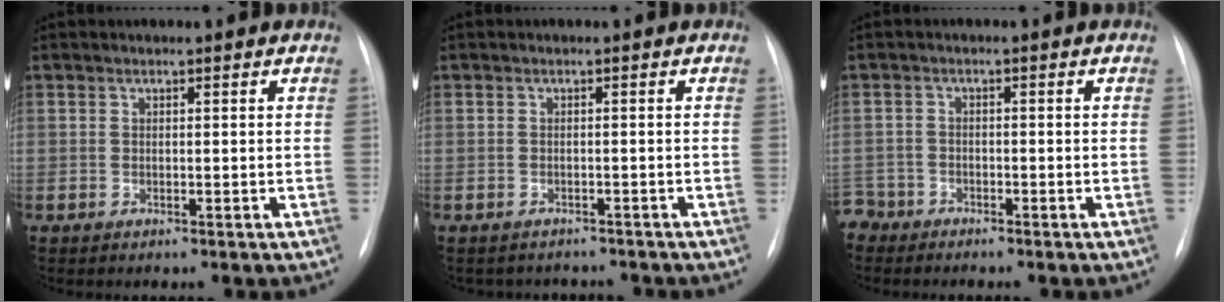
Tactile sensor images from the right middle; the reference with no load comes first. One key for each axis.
{"total": 4.7, "fx": -4.3, "fy": 1.8, "fz": 0.0, "tx": 0.002, "ty": 0.009, "tz": -0.047}
{"total": 3.2, "fx": -2.7, "fy": 1.4, "fz": -0.8, "tx": 0.013, "ty": 0.001, "tz": -0.057}